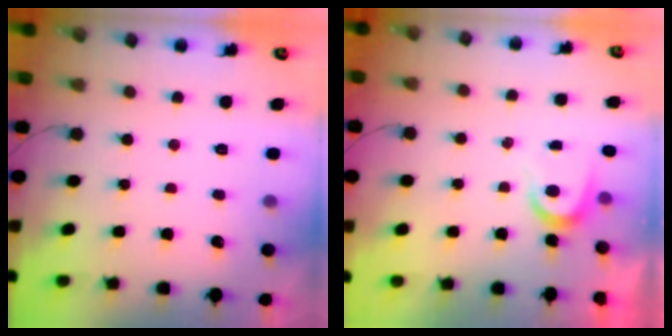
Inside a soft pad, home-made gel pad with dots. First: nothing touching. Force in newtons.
{"total": 4.0, "press": 4.0, "slide": 0.5}